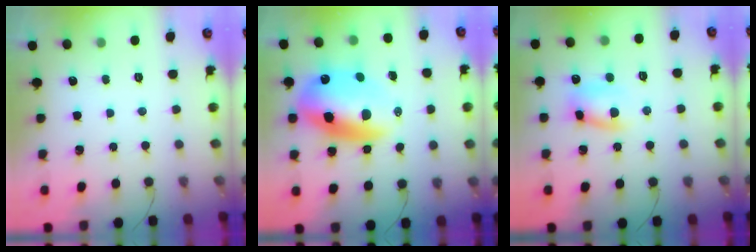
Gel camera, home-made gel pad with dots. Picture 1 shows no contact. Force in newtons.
{"total": 17.0, "press": 16.4, "slide": 4.3}
{"total": 8.4, "press": 8.3, "slide": 1.4}